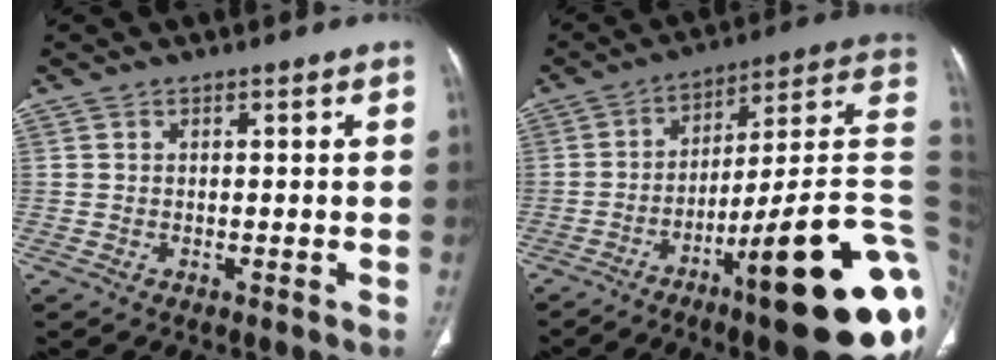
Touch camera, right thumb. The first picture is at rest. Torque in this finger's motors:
{"motor_torque": [3.70, 1.31, 1.36, -1.41, 0.56]}